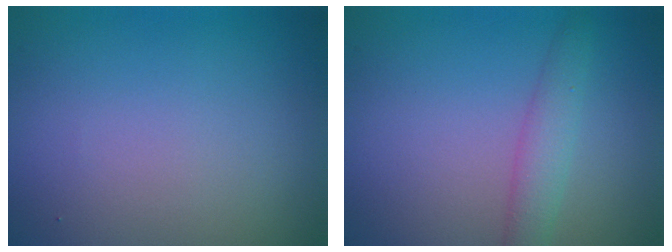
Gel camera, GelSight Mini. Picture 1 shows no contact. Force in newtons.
{"total": 2.6, "press": 2.6, "slide": 0.1}